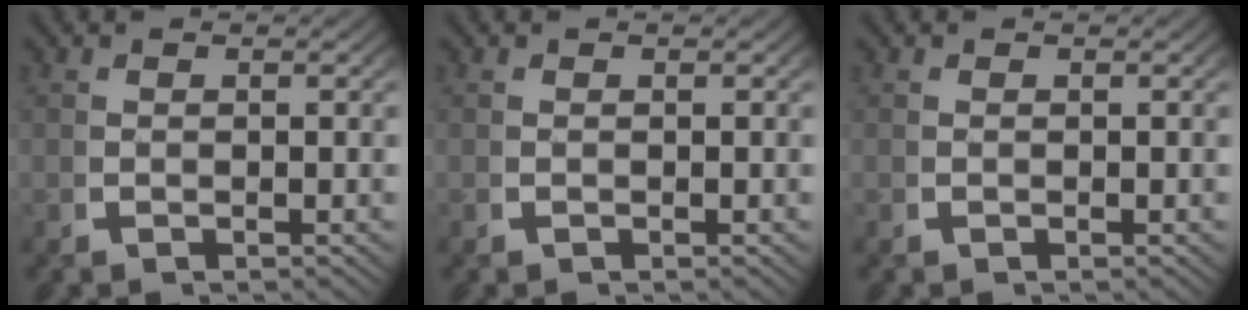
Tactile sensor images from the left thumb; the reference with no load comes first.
{"total": 0.0}
{"total": 0.0}